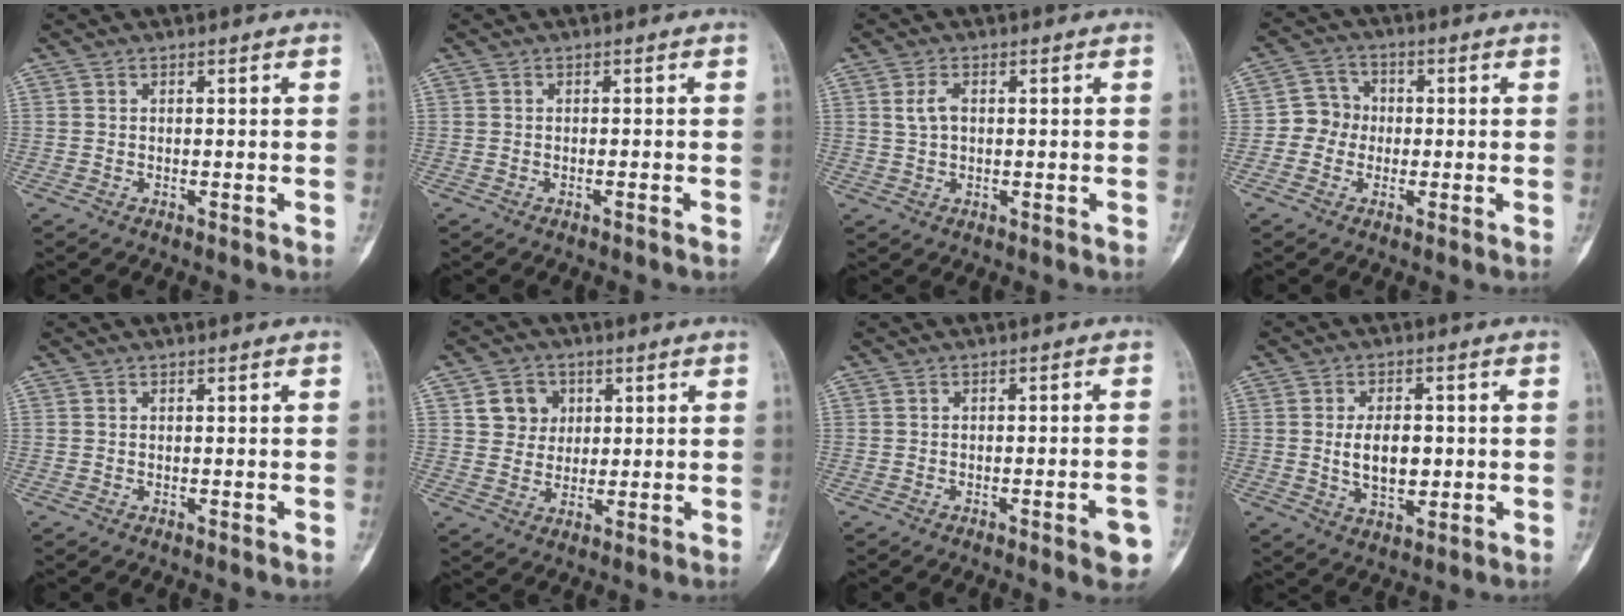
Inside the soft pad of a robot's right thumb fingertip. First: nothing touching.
{"total": 0.7, "force": [-0.4, 0.0, 0.6], "torque": [-0.015, 0.005, -0.002]}
{"total": 2.9, "force": [0.6, 1.7, 2.3], "torque": [-0.045, 0.003, 0.013]}
{"total": 5.4, "force": [-0.7, 5.1, 1.7], "torque": [0.001, 0.014, -0.026]}
{"total": 0.0}
{"total": 6.4, "force": [2.1, 5.7, 2.1], "torque": [-0.003, -0.004, 0.035]}
{"total": 4.8, "force": [-2.3, 1.0, 4.1], "torque": [-0.045, 0.012, -0.026]}
{"total": 7.8, "force": [-0.1, 4.7, 6.2], "torque": [-0.087, -0.005, 0.004]}